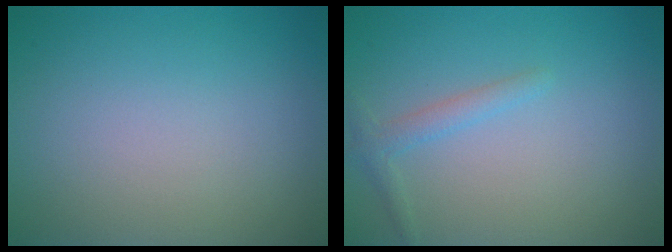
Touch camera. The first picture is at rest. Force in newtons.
{"total": 1.4, "press": 1.4, "slide": 0.1}